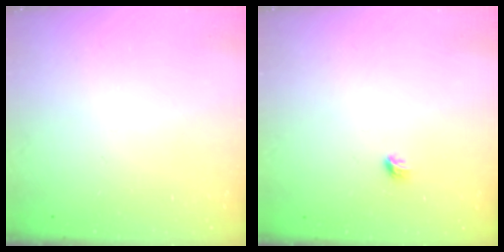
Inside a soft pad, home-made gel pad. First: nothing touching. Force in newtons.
{"total": 3.7, "press": 3.6, "slide": 1.0}